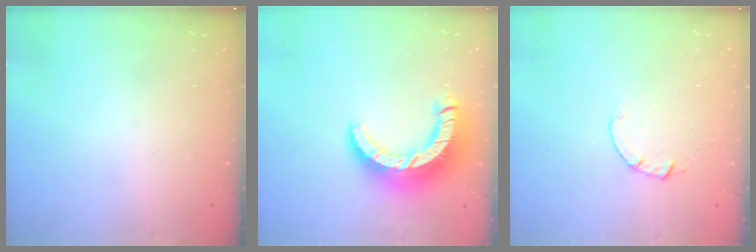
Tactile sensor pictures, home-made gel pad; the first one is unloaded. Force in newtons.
{"total": 13.5, "press": 13.4, "slide": 1.5}
{"total": 2.0, "press": 2.0, "slide": 0.3}